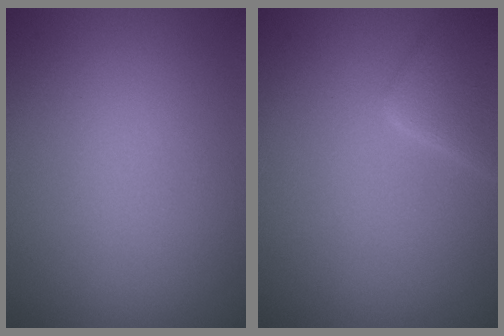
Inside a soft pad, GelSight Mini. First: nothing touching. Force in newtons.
{"total": 2.9, "press": 2.9, "slide": 0.1}